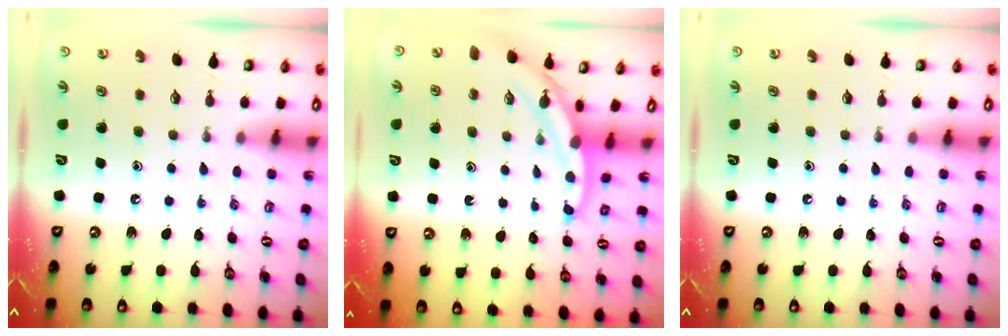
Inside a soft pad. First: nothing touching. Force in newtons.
{"total": 5.3, "press": 5.2, "slide": 0.5}
{"total": 0.0}